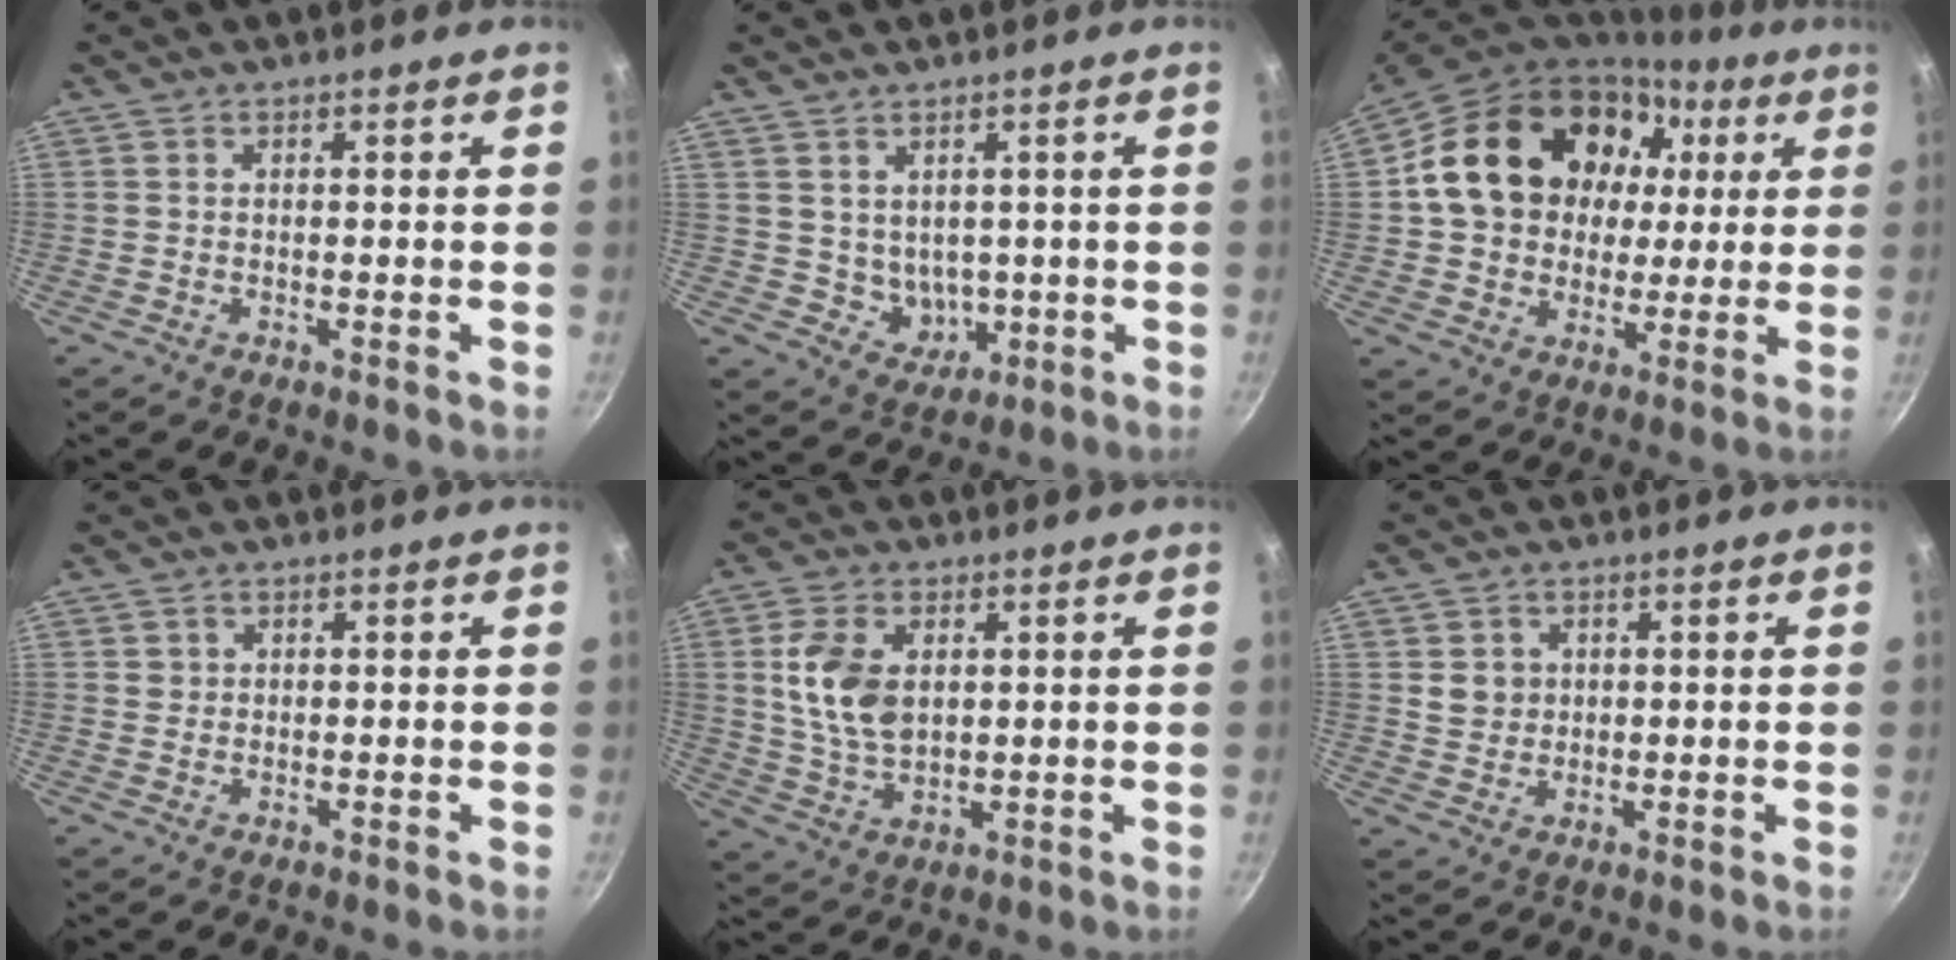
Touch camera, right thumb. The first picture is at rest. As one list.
[{"total": 3.6, "force": [0.6, 3.0, 2.0], "torque": [-0.019, -0.009, 0.023]}, {"total": 23.3, "force": [5.5, 18.5, 13.0], "torque": [-0.211, 0.032, 0.101]}, {"total": 1.1, "force": [0.3, 1.0, 0.1], "torque": [0.007, 0.005, 0.003]}, {"total": 10.0, "force": [2.0, 6.3, 7.5], "torque": [-0.136, -0.013, 0.042]}, {"total": 3.9, "force": [0.8, 3.5, 1.3], "torque": [-0.004, 0.005, 0.017]}]